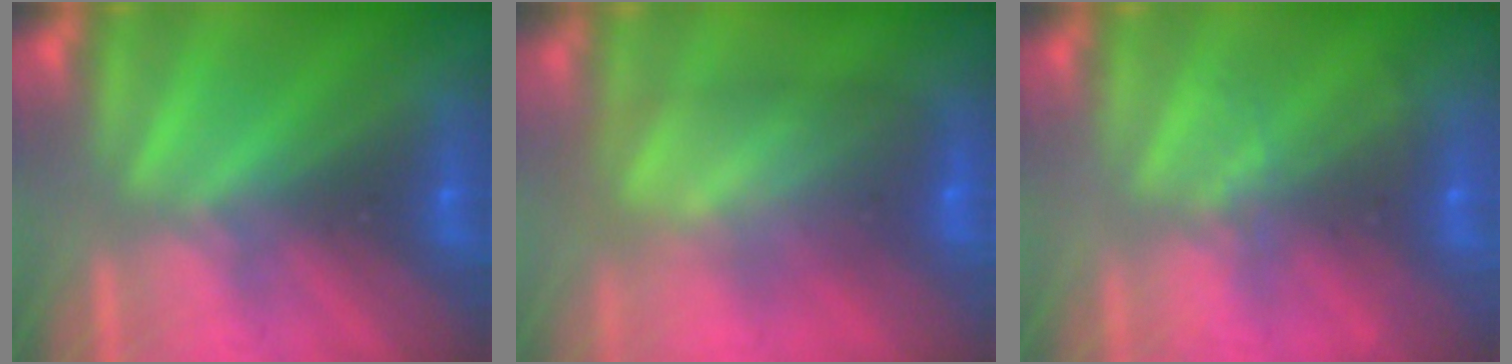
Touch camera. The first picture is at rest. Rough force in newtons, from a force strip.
{"total": 8.4}
{"total": 2.3}